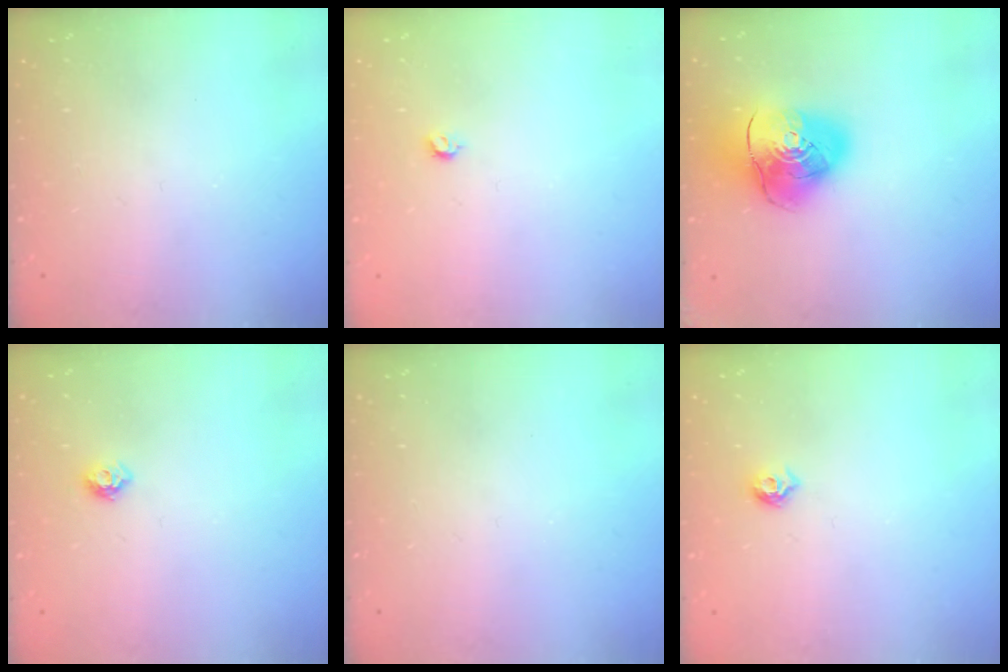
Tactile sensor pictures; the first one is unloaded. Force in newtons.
{"total": 3.4, "press": 3.4, "slide": 0.6}
{"total": 15.1, "press": 14.9, "slide": 2.2}
{"total": 6.1, "press": 6.0, "slide": 0.9}
{"total": 0.0}
{"total": 5.1, "press": 5.0, "slide": 0.9}